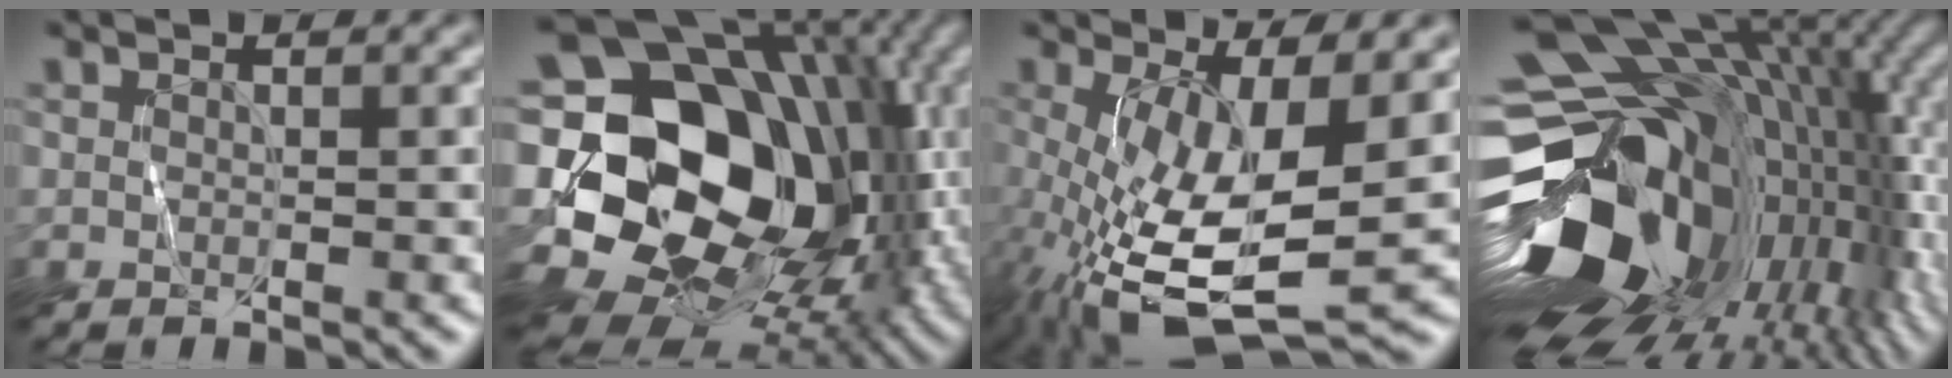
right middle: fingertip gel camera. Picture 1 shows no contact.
{"total": 21.2, "force": [-1.3, 16.4, 13.3], "torque": [-0.237, -0.009, -0.030]}
{"total": 12.8, "force": [-2.7, 4.6, 11.6], "torque": [-0.236, -0.033, -0.038]}
{"total": 20.0, "force": [-1.8, 13.0, 15.0], "torque": [-0.274, -0.040, -0.017]}